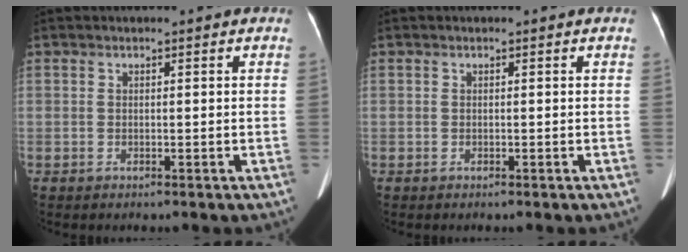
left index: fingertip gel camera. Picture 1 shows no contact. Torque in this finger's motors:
{"motor_torque": [0.00, 0.00, 0.00, 0.00]}